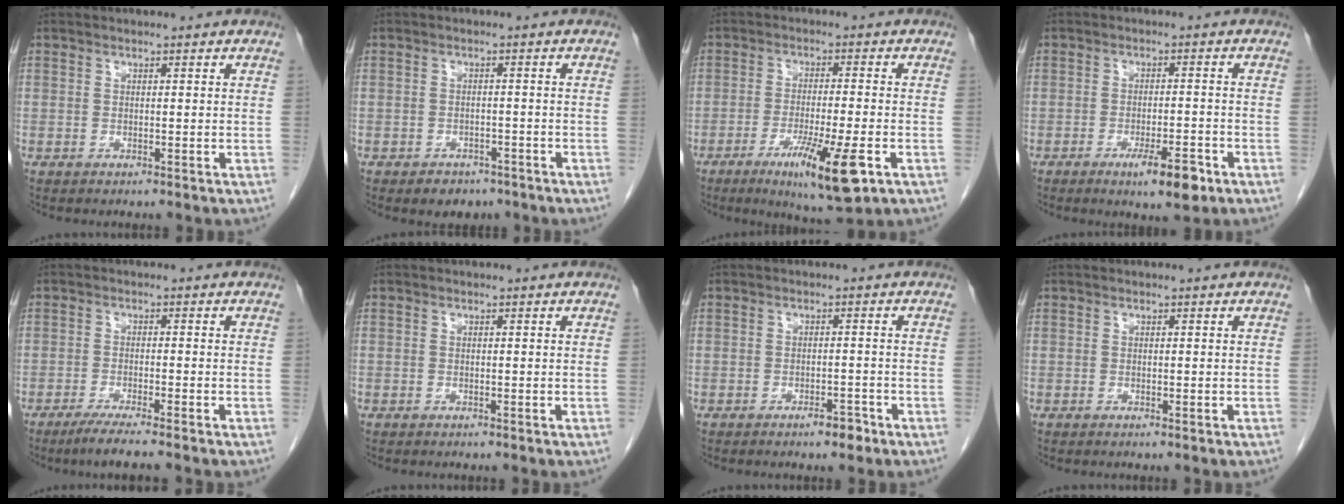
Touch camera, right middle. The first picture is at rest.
{"total": 3.6, "force": [-2.6, 2.3, 1.0], "torque": [-0.014, 0.005, -0.030]}
{"total": 10.5, "force": [-4.9, 0.8, 9.3], "torque": [-0.156, -0.027, -0.074]}
{"total": 6.0, "force": [-3.4, 1.1, 4.8], "torque": [-0.075, -0.006, -0.046]}
{"total": 4.9, "force": [-3.8, -0.4, 3.0], "torque": [-0.053, -0.013, -0.066]}
{"total": 0.0}
{"total": 2.2, "force": [-1.6, 0.6, 1.4], "torque": [-0.018, 0.001, -0.022]}
{"total": 0.0}